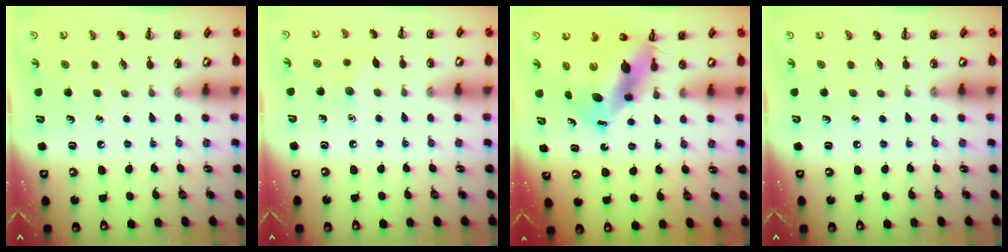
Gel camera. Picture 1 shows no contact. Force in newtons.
{"total": 5.1, "press": 5.0, "slide": 1.1}
{"total": 10.7, "press": 10.3, "slide": 3.0}
{"total": 0.0}